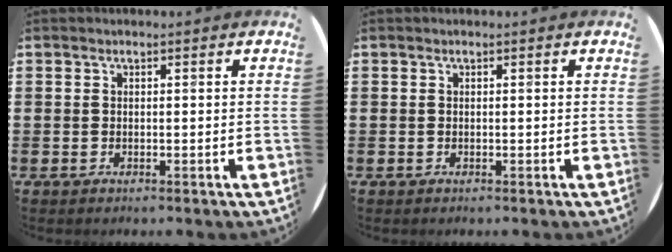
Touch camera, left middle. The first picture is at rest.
{"total": 0.0}